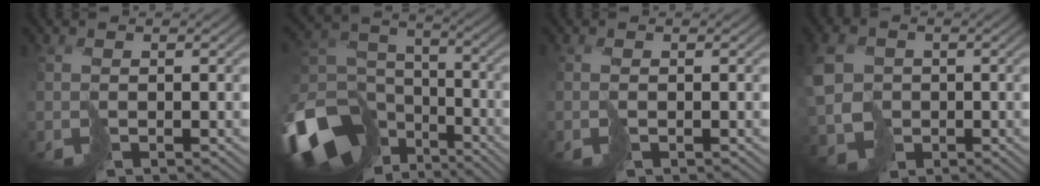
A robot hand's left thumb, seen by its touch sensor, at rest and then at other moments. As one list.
[{"total": 16.8, "force": [-8.6, 11.8, 8.2], "torque": [-0.268, -0.045, -0.132]}, {"total": 0.7, "force": [-0.3, 0.2, 0.6], "torque": [-0.015, 0.000, -0.007]}, {"total": 6.7, "force": [0.4, 6.0, 3.0], "torque": [-0.095, -0.002, 0.003]}]